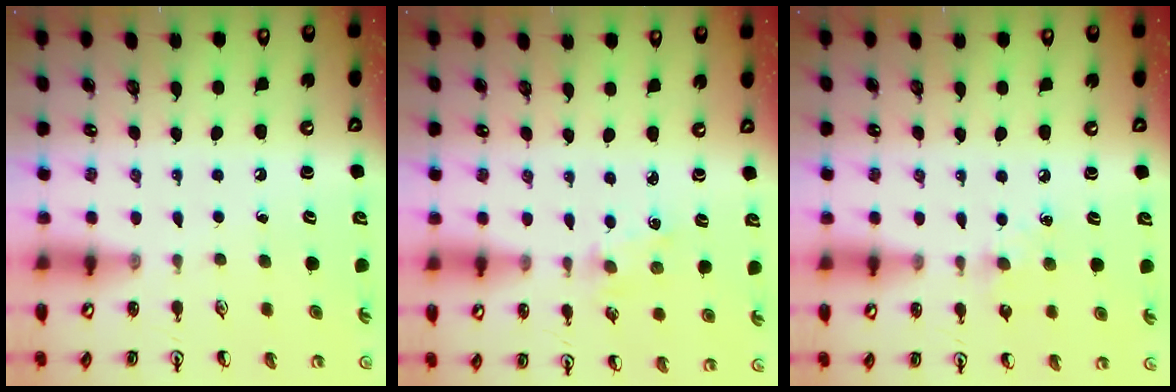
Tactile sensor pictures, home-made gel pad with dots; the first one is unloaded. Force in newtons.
{"total": 2.2, "press": 2.1, "slide": 0.3}
{"total": 7.5, "press": 7.4, "slide": 0.9}